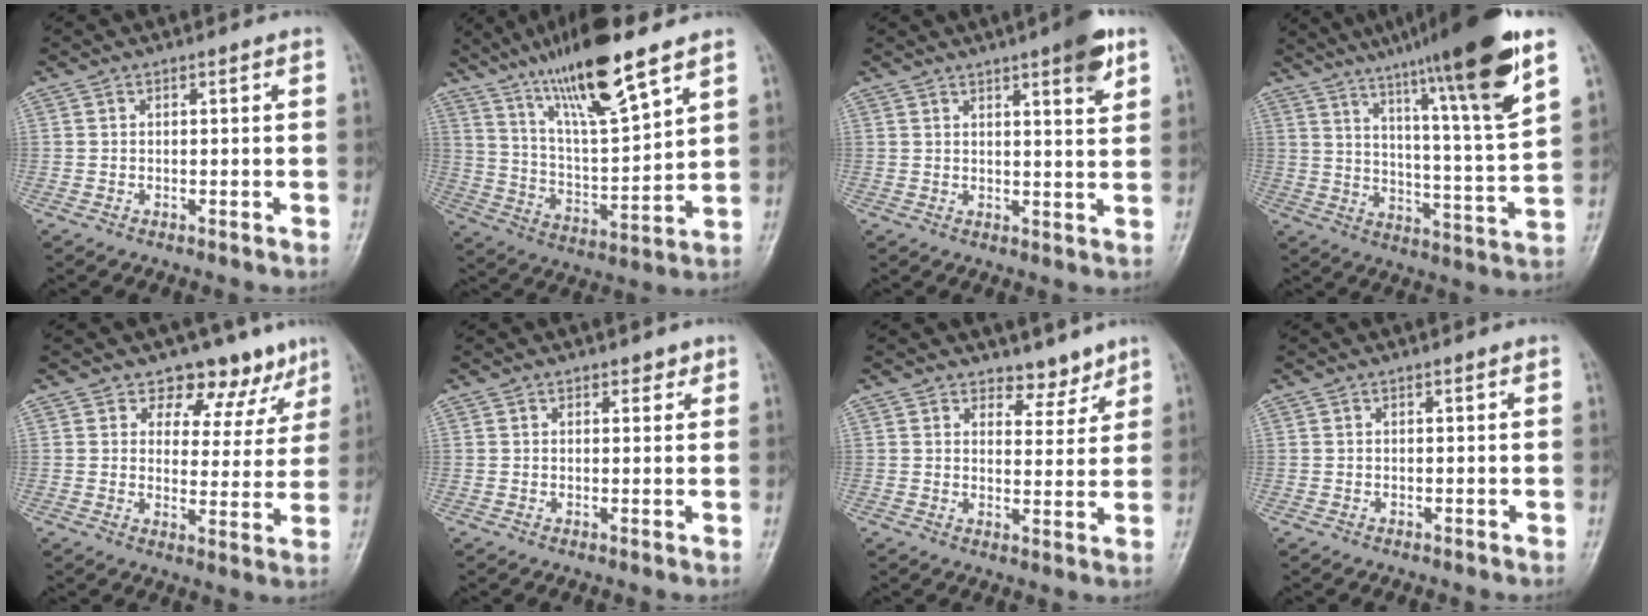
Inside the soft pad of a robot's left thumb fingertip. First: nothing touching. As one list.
[{"total": 17.6, "force": [11.9, 2.9, 12.6], "torque": [-0.213, -0.054, 0.222]}, {"total": 7.0, "force": [4.0, 1.3, 5.6], "torque": [-0.068, -0.018, 0.052]}, {"total": 22.1, "force": [14.2, 1.0, 16.8], "torque": [-0.239, -0.051, 0.216]}, {"total": 10.1, "force": [7.7, 6.2, 2.5], "torque": [0.017, -0.042, 0.088]}, {"total": 1.8, "force": [1.2, 1.1, 0.7], "torque": [0.007, -0.005, 0.012]}, {"total": 4.6, "force": [3.8, 2.4, 0.9], "torque": [0.017, -0.029, 0.058]}, {"total": 0.0}]